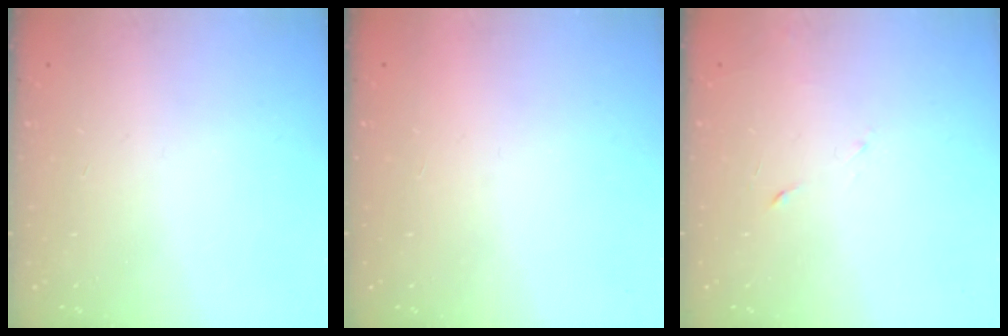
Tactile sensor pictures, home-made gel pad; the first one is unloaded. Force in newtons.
{"total": 1.5, "press": 1.5, "slide": 0.1}
{"total": 3.8, "press": 3.7, "slide": 0.9}